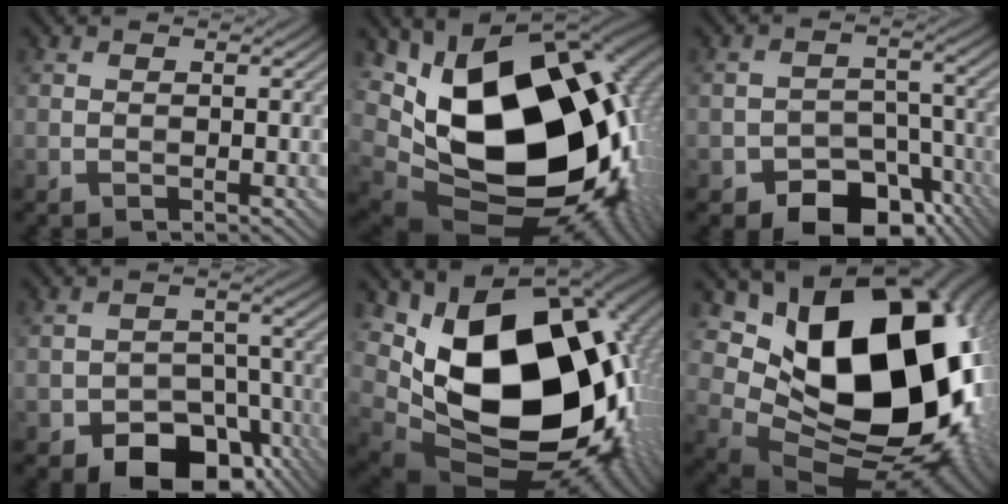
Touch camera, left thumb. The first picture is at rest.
{"total": 23.1, "force": [1.9, 15.0, 17.4], "torque": [-0.356, -0.057, 0.084]}
{"total": 10.8, "force": [-7.2, 6.4, 5.0], "torque": [-0.064, -0.012, -0.113]}
{"total": 11.8, "force": [-7.5, 7.1, 5.8], "torque": [-0.082, -0.015, -0.113]}
{"total": 20.3, "force": [1.6, 13.7, 15.0], "torque": [-0.294, -0.066, 0.071]}
{"total": 19.9, "force": [4.1, 13.3, 14.2], "torque": [-0.242, -0.039, 0.110]}